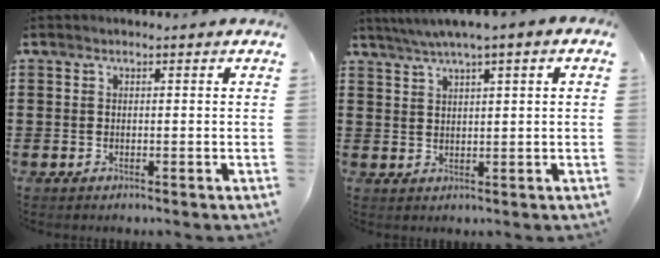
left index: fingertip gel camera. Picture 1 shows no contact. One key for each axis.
{"total": 3.1, "fx": 1.9, "fy": -0.1, "fz": 2.5, "tx": -0.050, "ty": 0.003, "tz": 0.033}